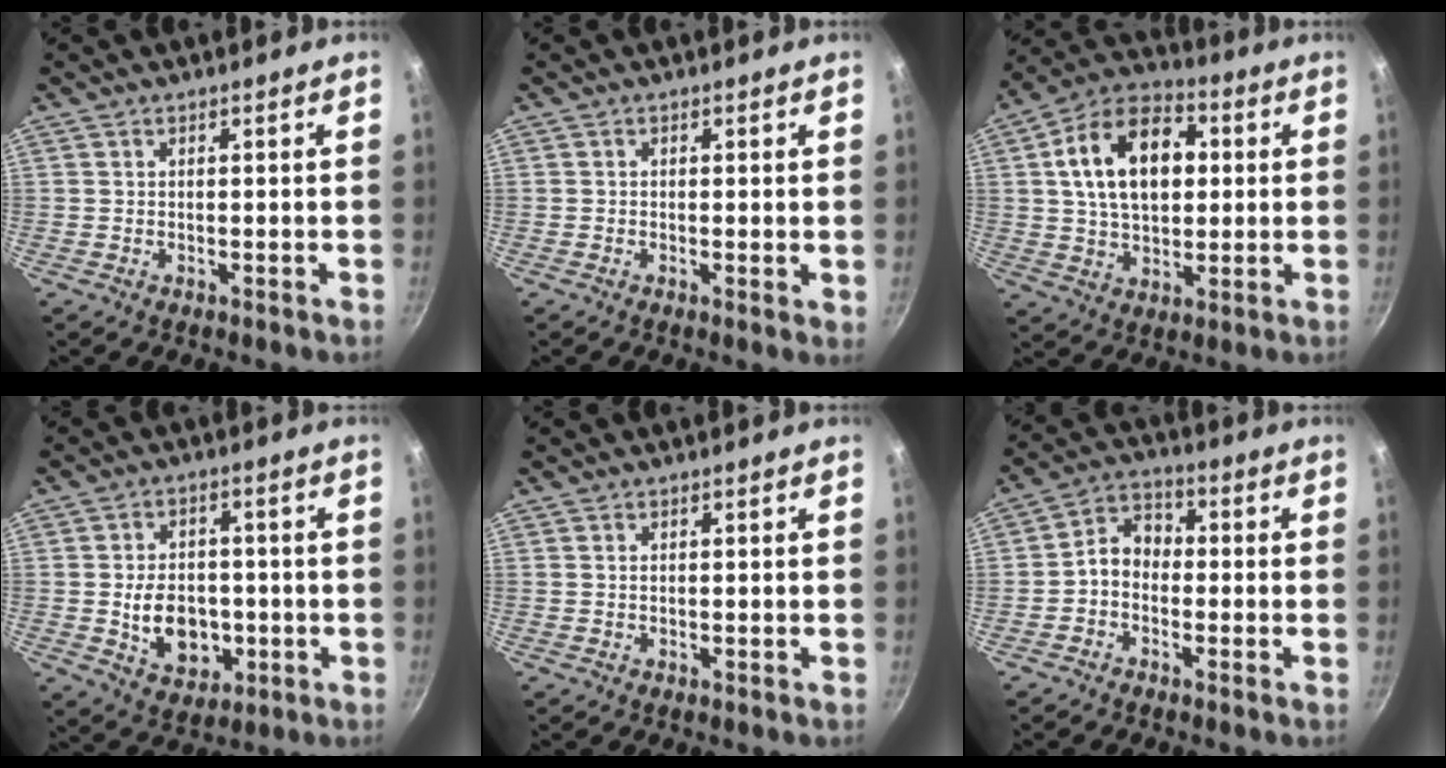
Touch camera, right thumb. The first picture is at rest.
{"total": 1.3, "force": [0.0, 0.4, 1.2], "torque": [-0.018, -0.003, -0.003]}
{"total": 17.6, "force": [3.2, 11.4, 13.0], "torque": [-0.189, 0.017, 0.043]}
{"total": 10.8, "force": [-1.6, 8.0, 7.1], "torque": [-0.078, 0.007, -0.016]}
{"total": 0.0}
{"total": 4.9, "force": [-1.2, 3.9, 2.9], "torque": [-0.033, 0.026, -0.036]}